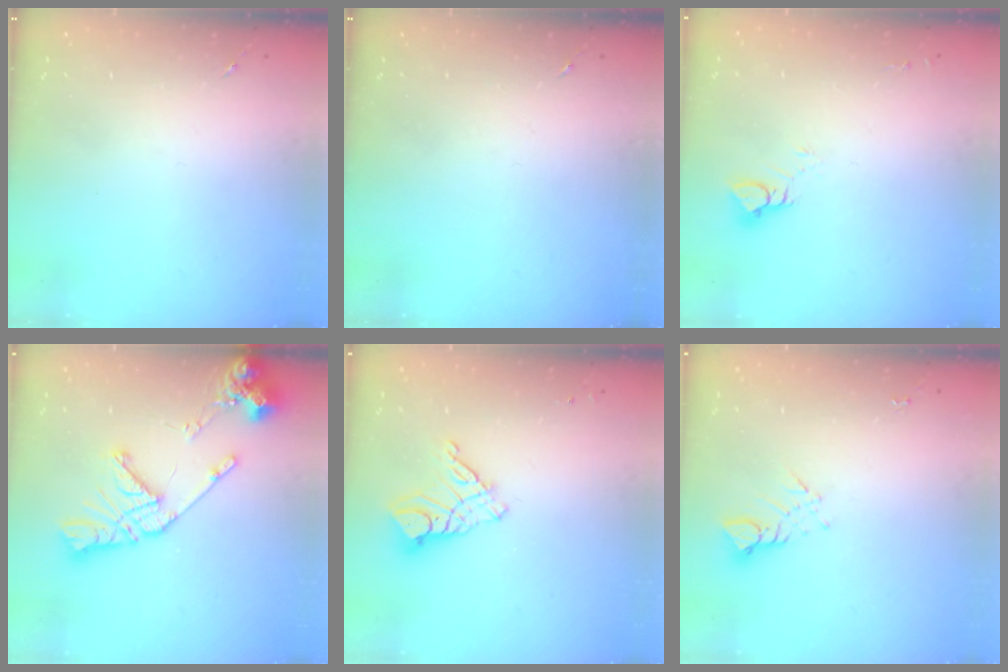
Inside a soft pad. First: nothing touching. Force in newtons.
{"total": 0.0}
{"total": 4.5, "press": 4.5, "slide": 0.4}
{"total": 16.1, "press": 16.0, "slide": 2.0}
{"total": 9.7, "press": 9.7, "slide": 1.1}
{"total": 3.8, "press": 3.8, "slide": 0.2}